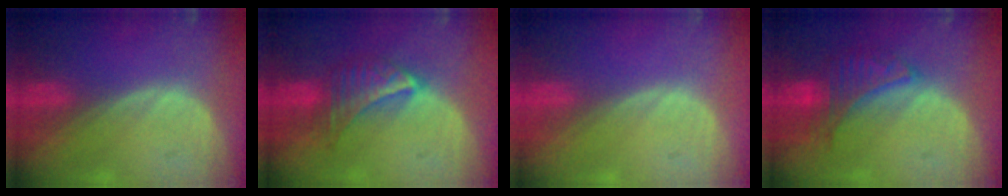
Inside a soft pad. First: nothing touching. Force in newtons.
{"total": 7.1, "press": 6.2, "slide": 3.4}
{"total": 0.0}
{"total": 6.6, "press": 6.2, "slide": 2.2}